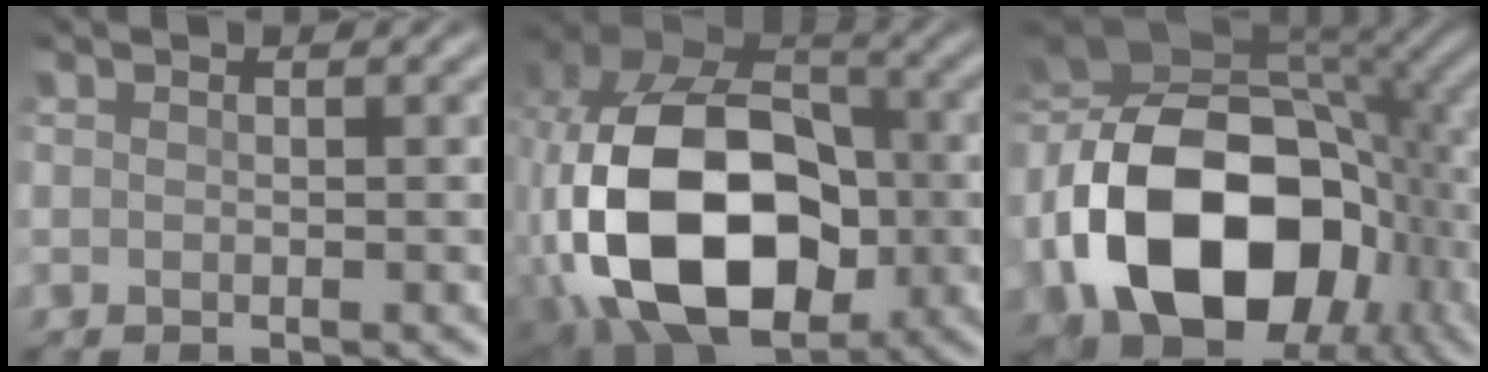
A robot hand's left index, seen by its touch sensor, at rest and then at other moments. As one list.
[{"total": 17.8, "force": [-2.7, 12.0, 12.9], "torque": [-0.274, -0.014, -0.041]}, {"total": 17.2, "force": [-4.4, 11.4, 12.1], "torque": [-0.255, -0.013, -0.072]}]